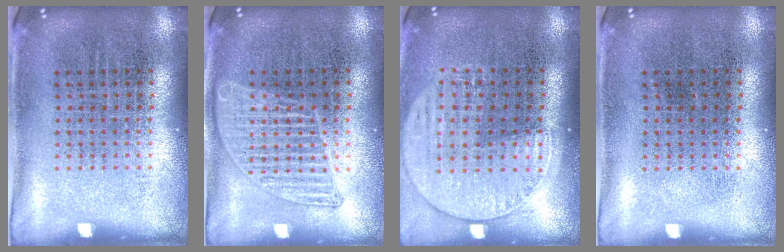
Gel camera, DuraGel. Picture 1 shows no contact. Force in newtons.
{"total": 2.1, "press": 2.1, "slide": 0.3}
{"total": 1.5, "press": 1.4, "slide": 0.6}
{"total": 0.0}